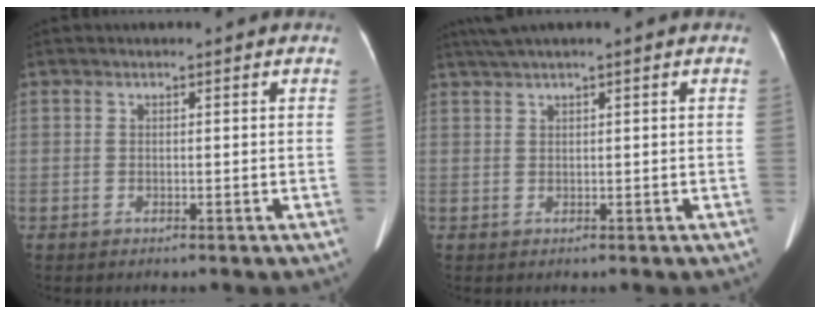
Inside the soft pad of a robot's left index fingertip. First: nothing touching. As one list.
[{"total": 2.8, "force": [2.1, -0.5, 1.7], "torque": [-0.044, 0.021, 0.050]}]